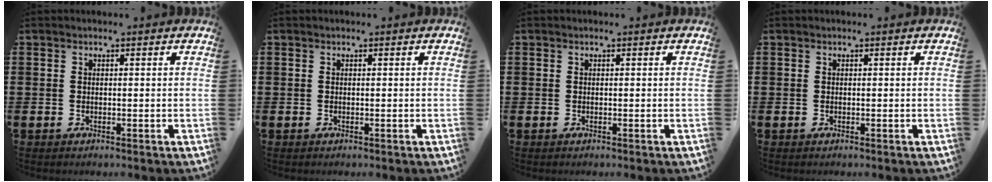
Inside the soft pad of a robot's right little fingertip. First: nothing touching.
{"total": 0.0}
{"total": 0.0}
{"total": 0.0}